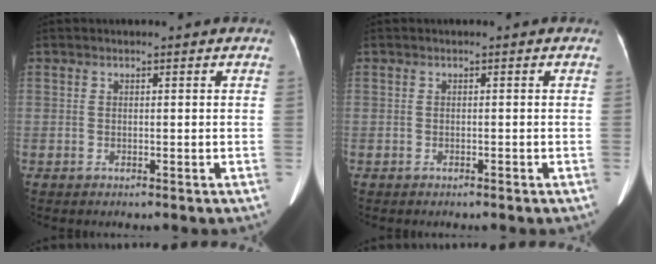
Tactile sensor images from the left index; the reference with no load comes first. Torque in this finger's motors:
{"motor_torque": [-0.21, 0.10, 0.00, -0.01]}